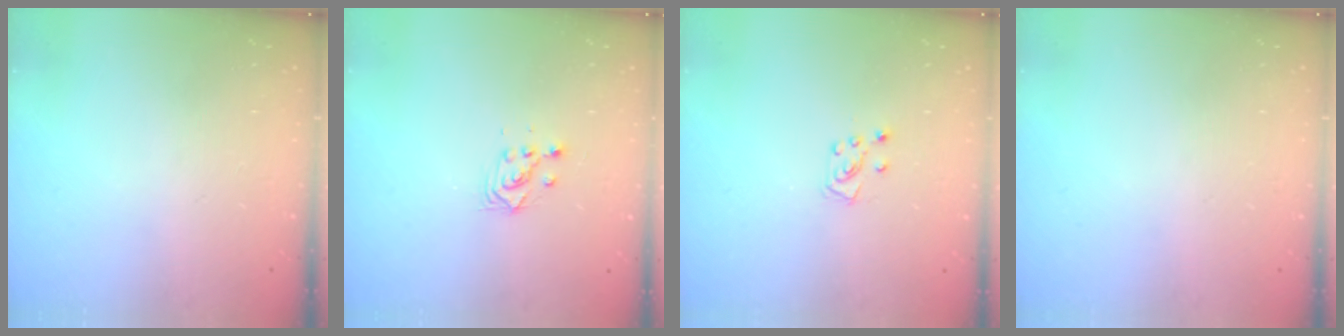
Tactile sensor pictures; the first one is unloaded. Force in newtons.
{"total": 2.8, "press": 2.8, "slide": 0.2}
{"total": 6.2, "press": 6.1, "slide": 0.6}
{"total": 0.0}